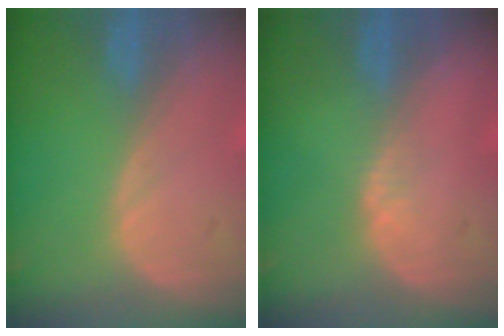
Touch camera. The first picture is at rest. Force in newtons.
{"total": 1.2, "press": 0.9, "slide": 0.8}